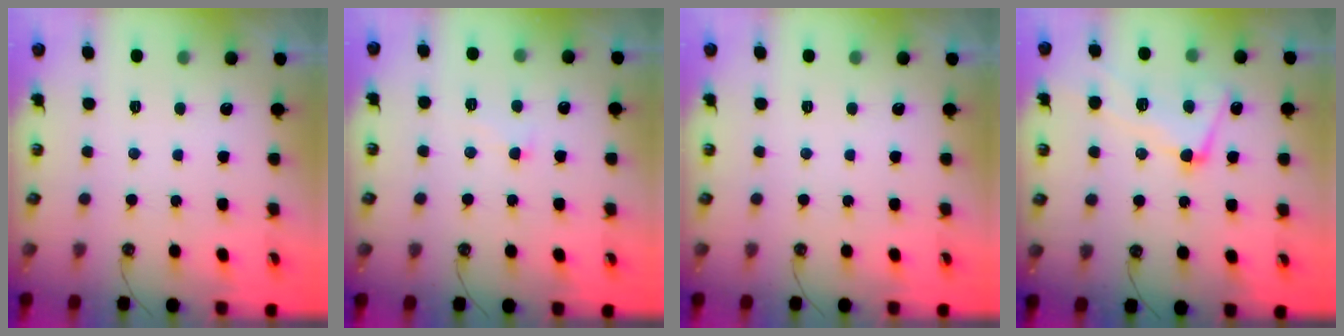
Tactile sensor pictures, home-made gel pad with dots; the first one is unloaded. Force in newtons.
{"total": 2.7, "press": 2.6, "slide": 0.8}
{"total": 0.0}
{"total": 5.5, "press": 5.2, "slide": 1.5}